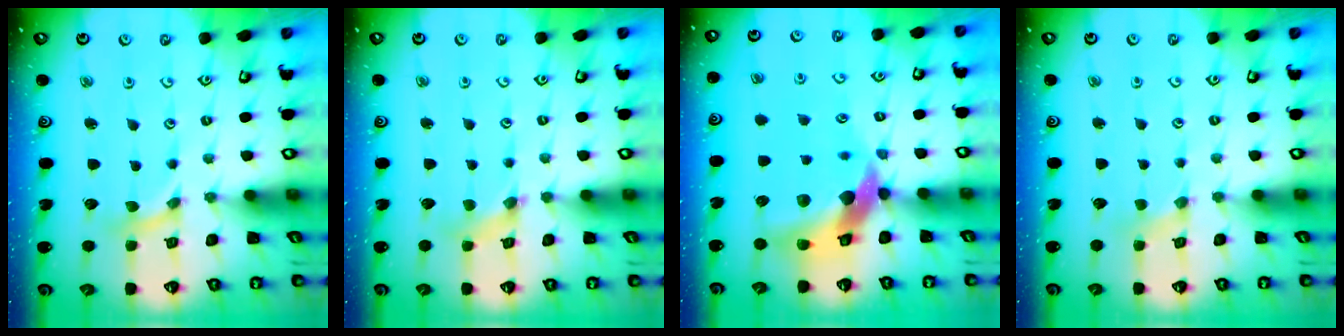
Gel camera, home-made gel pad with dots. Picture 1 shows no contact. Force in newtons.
{"total": 1.8, "press": 1.8, "slide": 0.3}
{"total": 13.7, "press": 13.6, "slide": 1.9}
{"total": 1.8, "press": 1.7, "slide": 0.4}